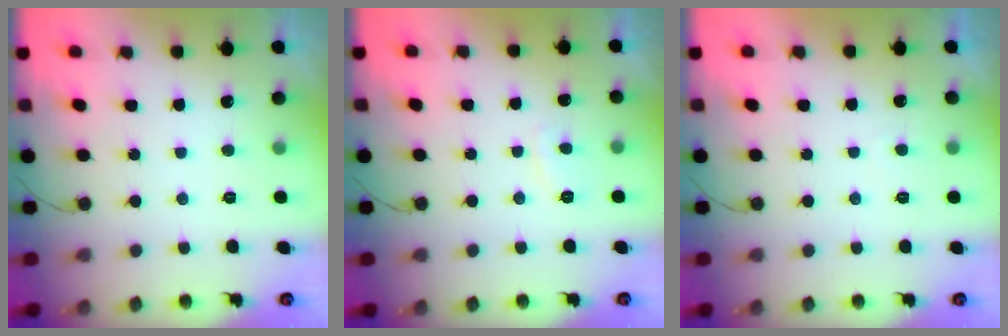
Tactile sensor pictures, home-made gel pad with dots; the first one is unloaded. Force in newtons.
{"total": 2.1, "press": 2.0, "slide": 0.7}
{"total": 0.0}